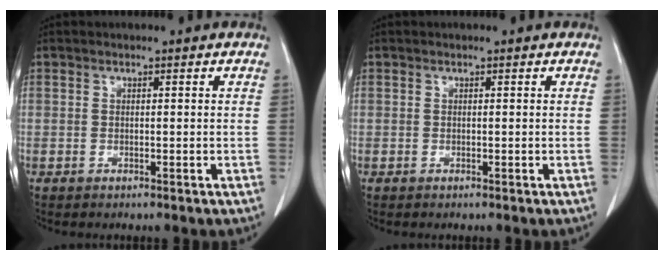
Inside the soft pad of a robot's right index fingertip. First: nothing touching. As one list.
[{"total": 0.0}]